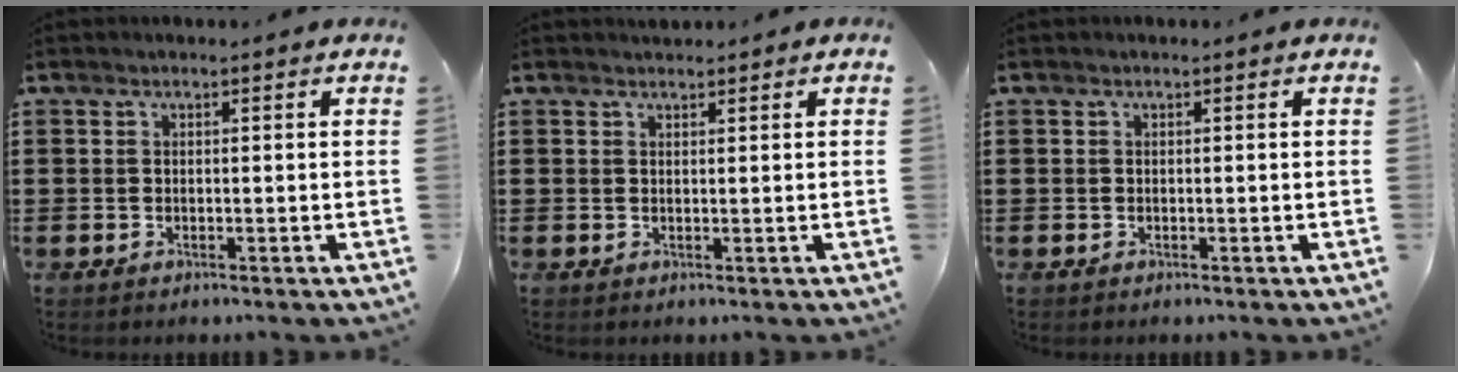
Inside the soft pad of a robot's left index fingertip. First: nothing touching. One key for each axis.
{"total": 1.1, "fx": 1.0, "fy": 0.5, "fz": -0.1, "tx": 0.000, "ty": 0.003, "tz": 0.021}
{"total": 0.0}